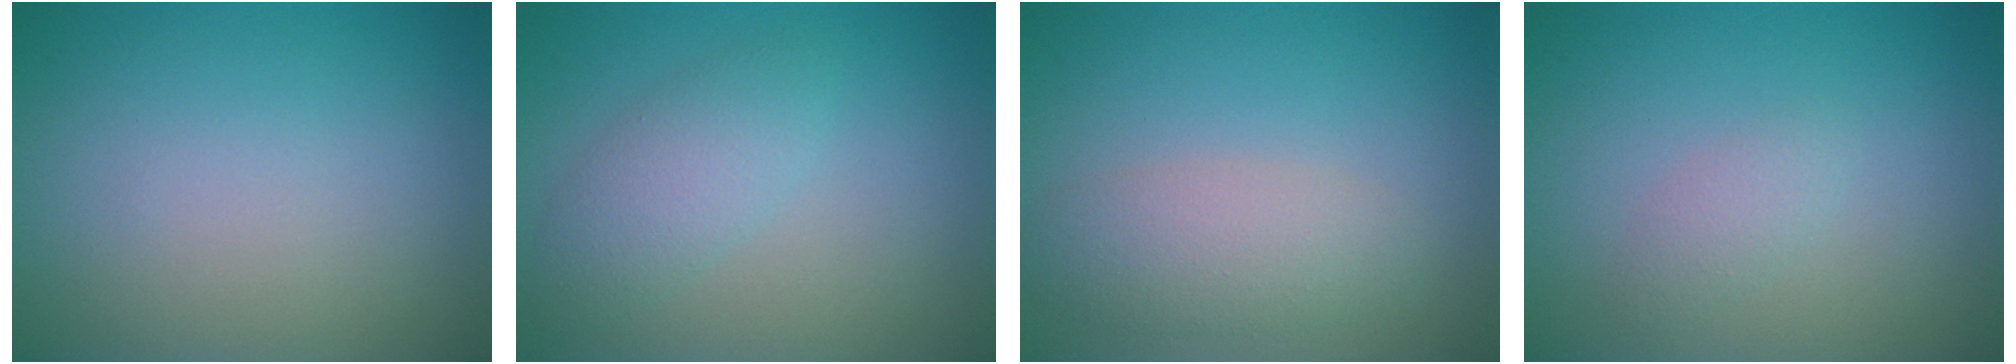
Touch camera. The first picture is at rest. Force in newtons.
{"total": 2.7, "press": 2.7, "slide": 0.1}
{"total": 3.2, "press": 3.2, "slide": 0.2}
{"total": 1.2, "press": 1.2, "slide": 0.0}